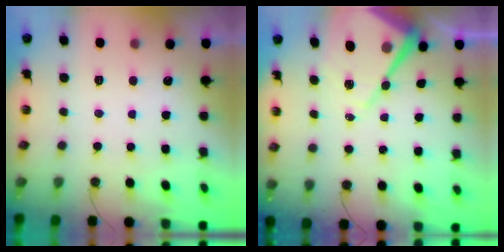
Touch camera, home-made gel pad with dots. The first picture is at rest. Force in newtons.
{"total": 12.8, "press": 12.8, "slide": 1.3}